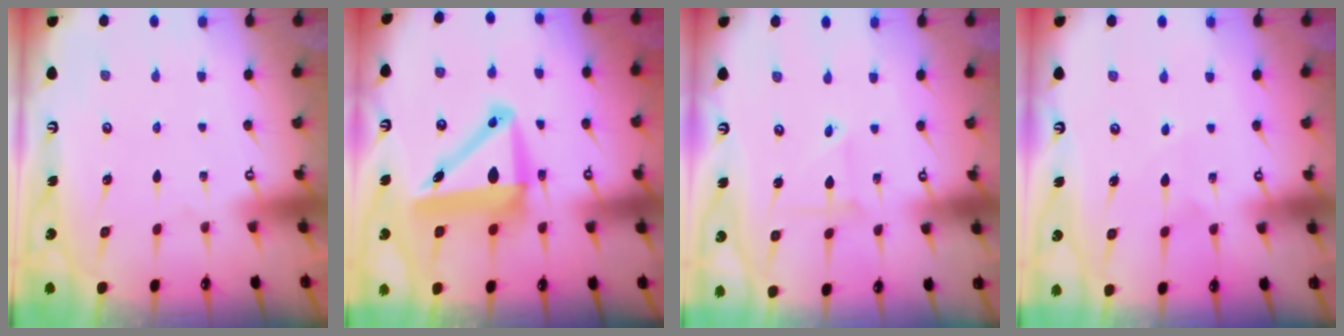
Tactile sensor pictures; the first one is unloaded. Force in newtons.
{"total": 10.8, "press": 10.2, "slide": 3.6}
{"total": 2.4, "press": 2.4, "slide": 0.2}
{"total": 5.8, "press": 5.8, "slide": 0.2}